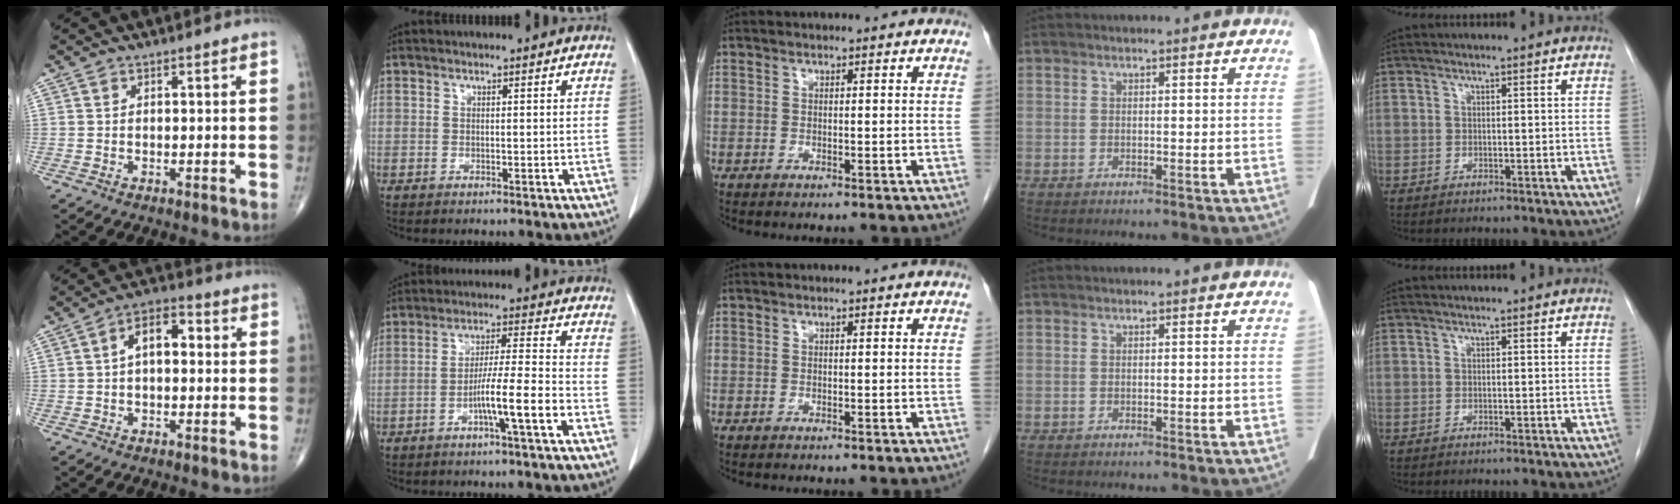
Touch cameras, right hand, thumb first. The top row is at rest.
{"thumb": {"total": 7.3, "force": [0.7, 4.1, 5.9], "torque": [-0.084, 0.027, 0.003]}, "index": {"total": 7.5, "force": [-3.4, -0.6, 6.7], "torque": [-0.119, 0.009, -0.059]}}